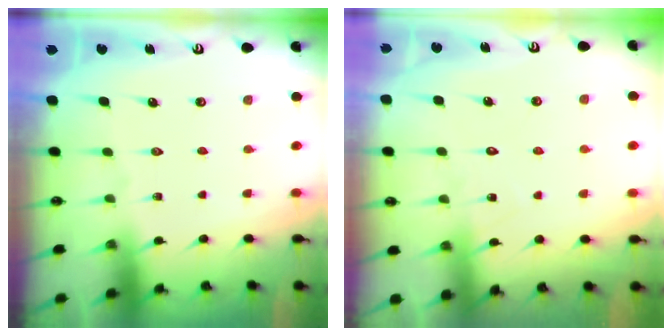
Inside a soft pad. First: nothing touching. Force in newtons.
{"total": 7.8, "press": 7.8, "slide": 0.5}